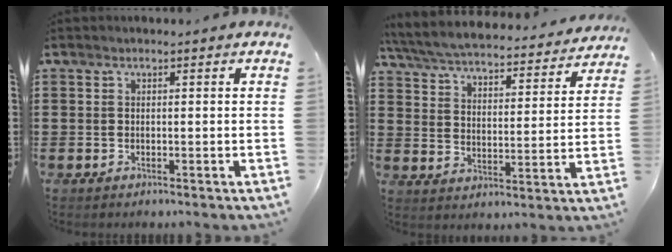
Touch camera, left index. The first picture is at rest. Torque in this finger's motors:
{"motor_torque": [0.00, -2.14, -0.31, 0.07]}